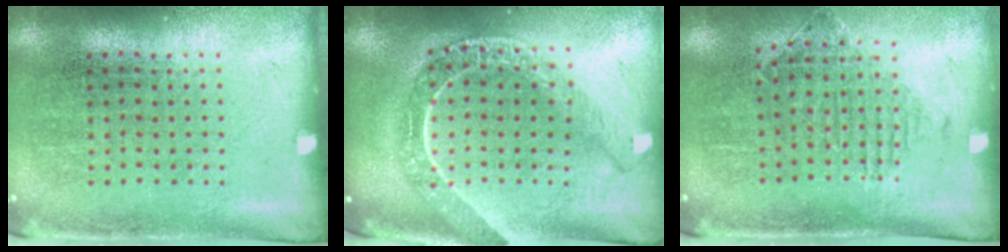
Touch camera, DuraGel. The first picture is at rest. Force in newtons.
{"total": 2.0, "press": 1.7, "slide": 1.1}
{"total": 1.2, "press": 1.1, "slide": 0.5}